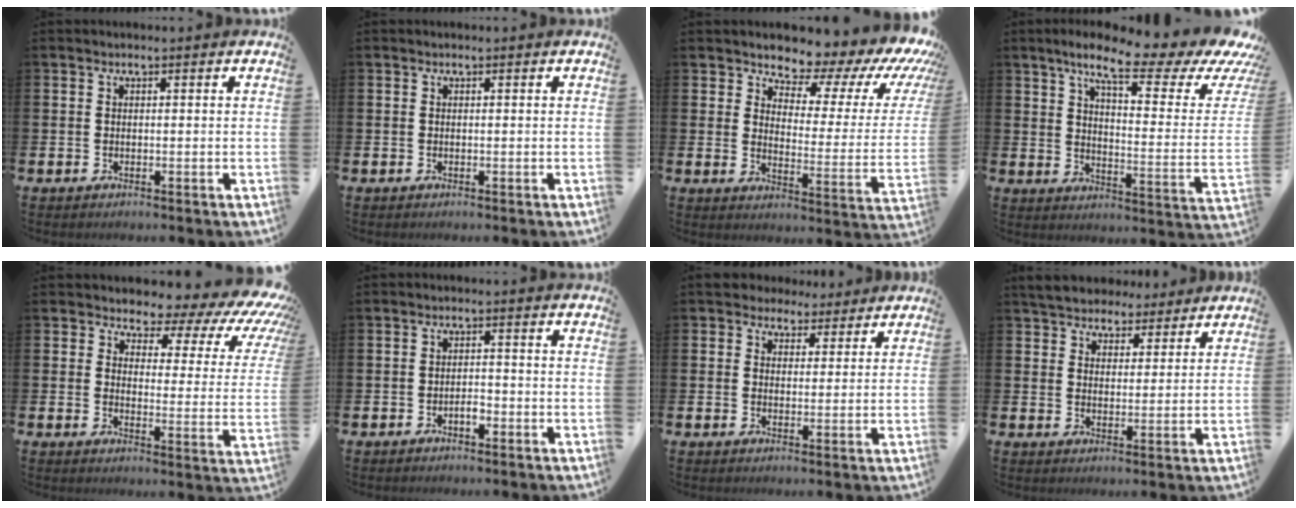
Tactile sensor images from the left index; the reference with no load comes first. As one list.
[{"total": 0.0}, {"total": 6.8, "force": [6.3, 2.2, 1.2], "torque": [-0.030, -0.071, 0.098]}, {"total": 9.6, "force": [6.9, 2.1, 6.3], "torque": [-0.111, -0.052, 0.101]}, {"total": 4.4, "force": [3.4, 2.3, 1.6], "torque": [-0.022, -0.046, 0.042]}, {"total": 1.6, "force": [-0.9, 0.7, 1.2], "torque": [-0.011, -0.003, -0.020]}, {"total": 3.9, "force": [3.2, 2.2, -0.1], "torque": [-0.007, -0.013, 0.054]}, {"total": 5.5, "force": [5.2, 1.9, 0.1], "torque": [-0.023, -0.025, 0.094]}]